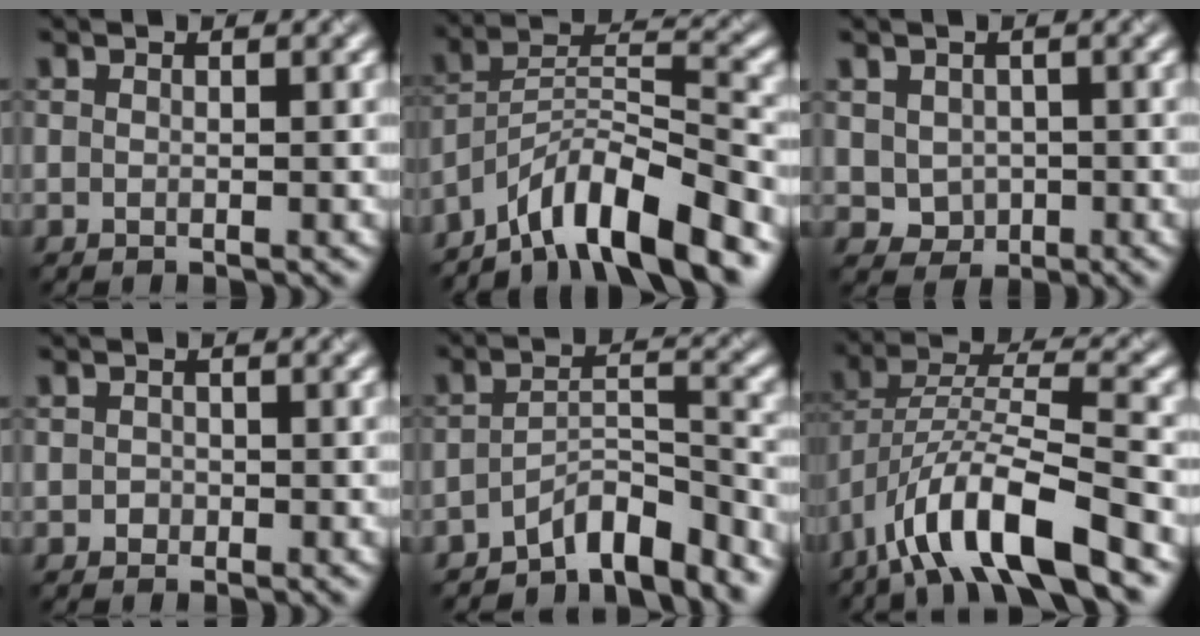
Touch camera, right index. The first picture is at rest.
{"total": 9.5, "force": [-7.3, 2.0, 5.7], "torque": [-0.084, 0.013, -0.138]}
{"total": 2.3, "force": [0.1, 2.1, 1.1], "torque": [-0.021, -0.007, 0.004]}
{"total": 0.8, "force": [-0.3, 0.7, 0.1], "torque": [0.001, -0.003, -0.005]}
{"total": 5.3, "force": [-4.5, 1.3, 2.6], "torque": [-0.033, 0.005, -0.079]}
{"total": 10.3, "force": [-6.2, 2.7, 7.8], "torque": [-0.134, 0.010, -0.116]}